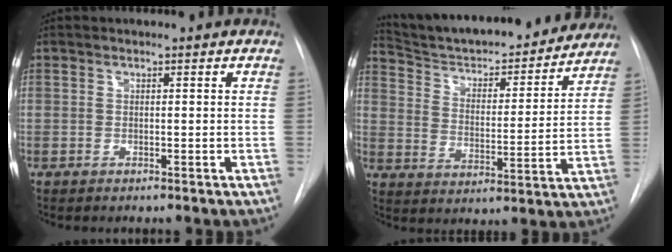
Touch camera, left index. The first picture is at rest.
{"total": 22.0, "force": [20.3, 4.1, 7.3], "torque": [-0.109, -0.007, 0.292]}